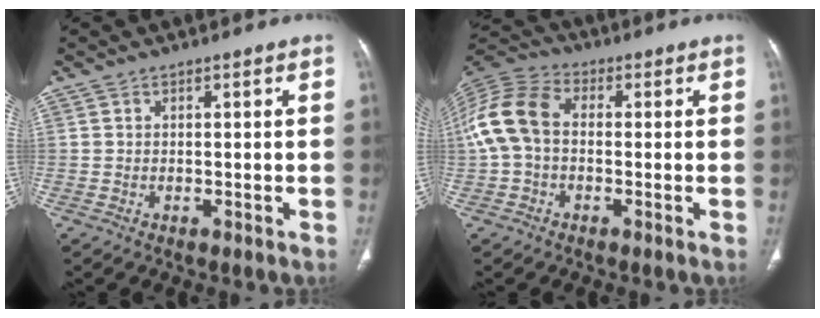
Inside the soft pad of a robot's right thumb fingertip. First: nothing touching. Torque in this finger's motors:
{"motor_torque": [0.22, 0.26, 0.32, -0.31, 0.51]}